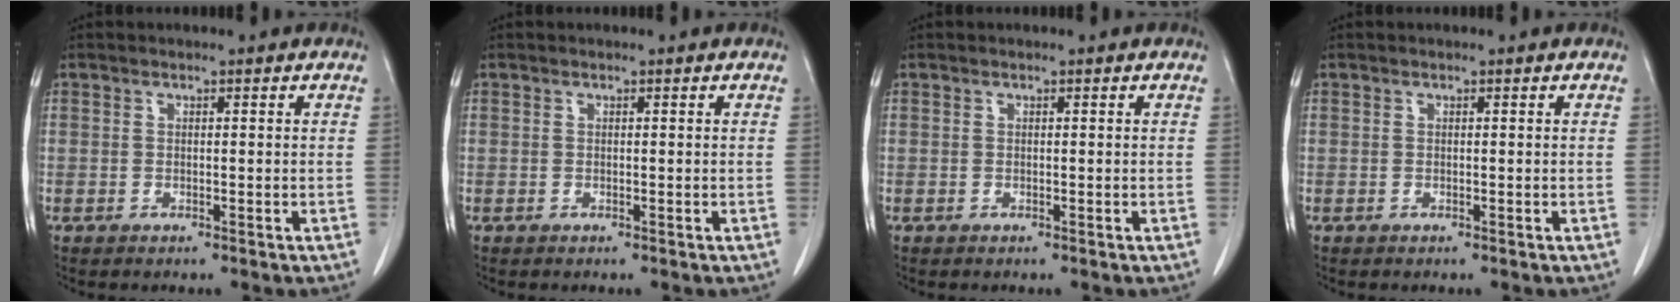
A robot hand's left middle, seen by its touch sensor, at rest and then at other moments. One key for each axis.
{"total": 0.0}
{"total": 0.0}
{"total": 0.0}